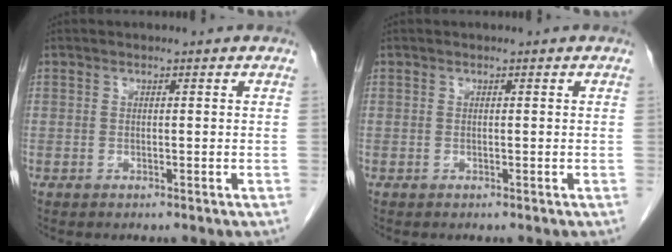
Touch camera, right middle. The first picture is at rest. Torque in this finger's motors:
{"motor_torque": [0.00, 0.00, 0.00, 0.00]}